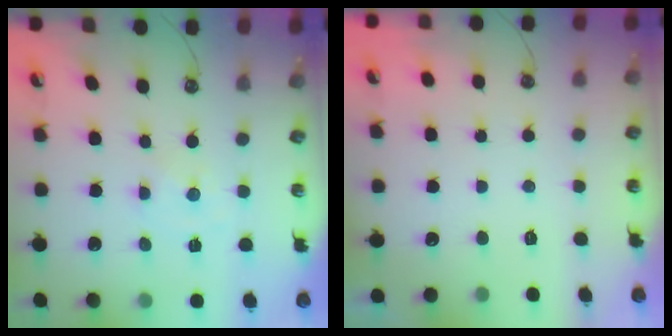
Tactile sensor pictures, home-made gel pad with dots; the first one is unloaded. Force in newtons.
{"total": 0.0}